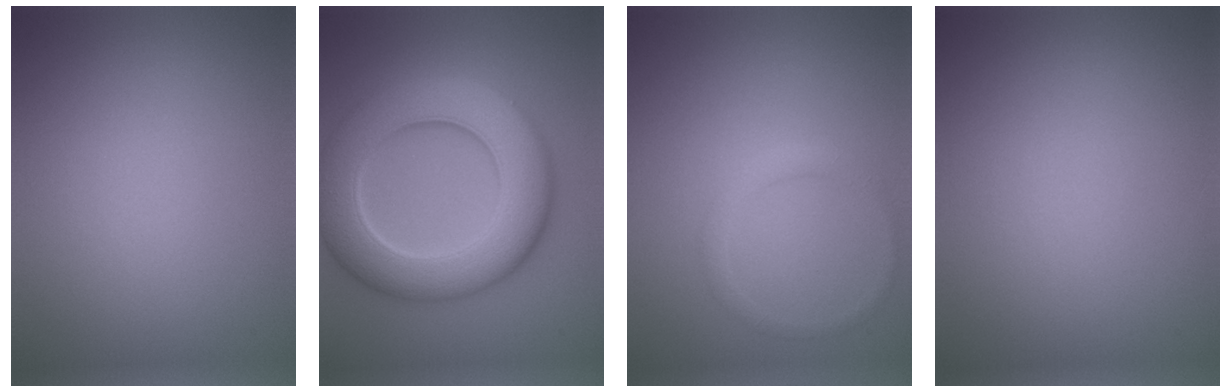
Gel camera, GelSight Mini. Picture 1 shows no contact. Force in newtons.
{"total": 10.6, "press": 10.6, "slide": 0.5}
{"total": 1.3, "press": 1.3, "slide": 0.1}
{"total": 0.0}